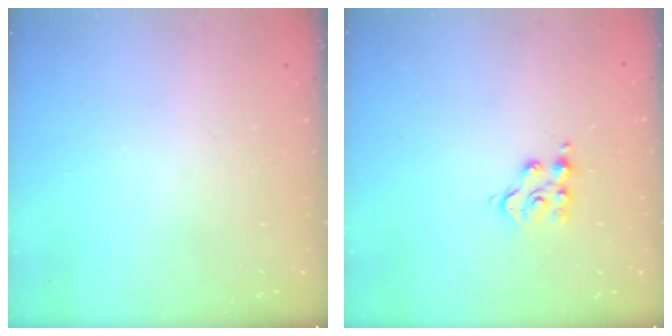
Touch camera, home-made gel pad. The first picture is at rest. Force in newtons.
{"total": 6.4, "press": 6.4, "slide": 0.5}